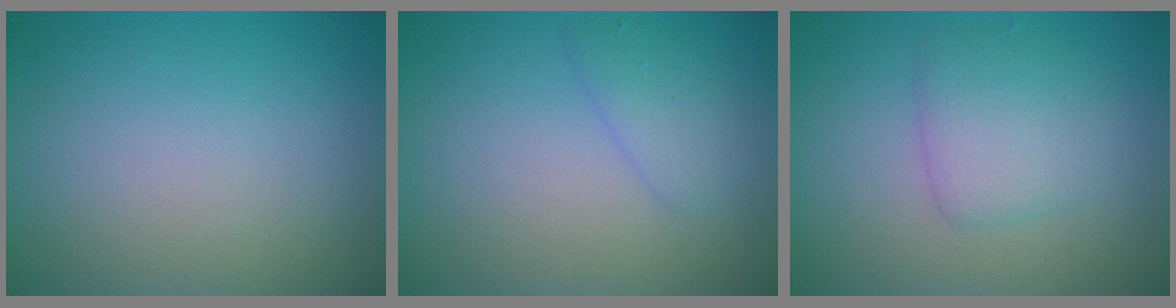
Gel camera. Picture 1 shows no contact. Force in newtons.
{"total": 1.9, "press": 1.9, "slide": 0.1}
{"total": 3.2, "press": 3.2, "slide": 0.1}